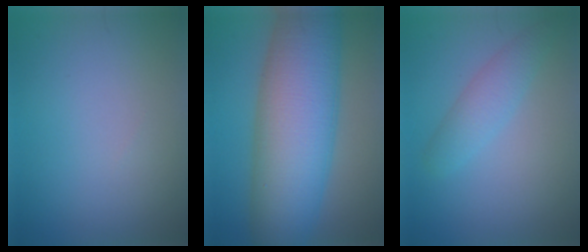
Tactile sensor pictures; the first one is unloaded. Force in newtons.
{"total": 12.9, "press": 12.9, "slide": 0.5}
{"total": 2.5, "press": 2.5, "slide": 0.1}